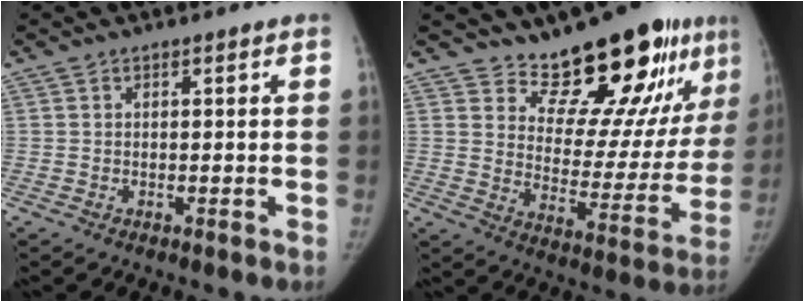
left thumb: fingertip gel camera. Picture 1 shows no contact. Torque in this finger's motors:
{"motor_torque": [0.46, 0.94, -0.15, -0.19, -0.12]}